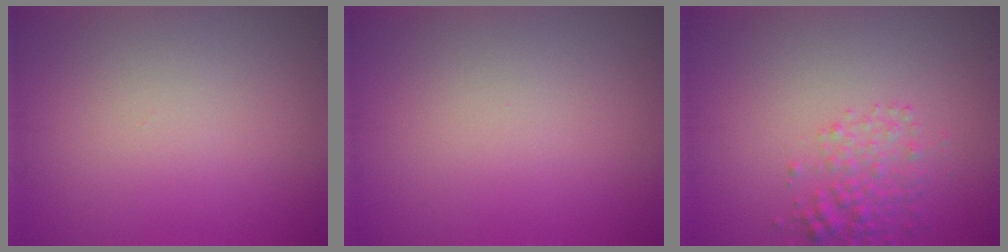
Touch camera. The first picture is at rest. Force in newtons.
{"total": 0.0}
{"total": 2.5, "press": 2.5, "slide": 0.1}